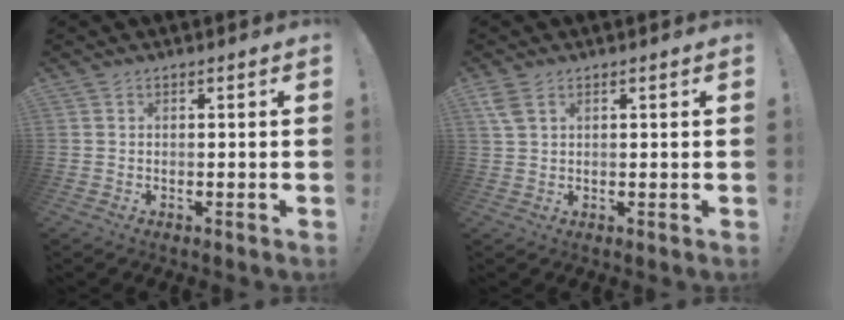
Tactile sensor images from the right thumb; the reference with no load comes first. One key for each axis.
{"total": 3.6, "fx": 1.9, "fy": 1.8, "fz": 2.4, "tx": -0.041, "ty": -0.002, "tz": 0.037}